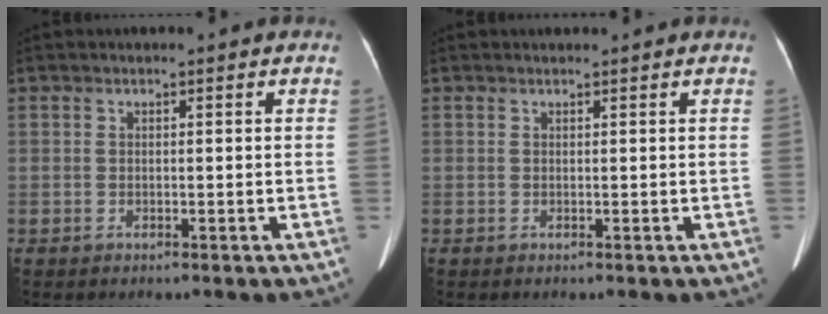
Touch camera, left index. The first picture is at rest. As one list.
[{"total": 1.1, "force": [1.1, 0.0, 0.3], "torque": [-0.006, 0.015, 0.019]}]